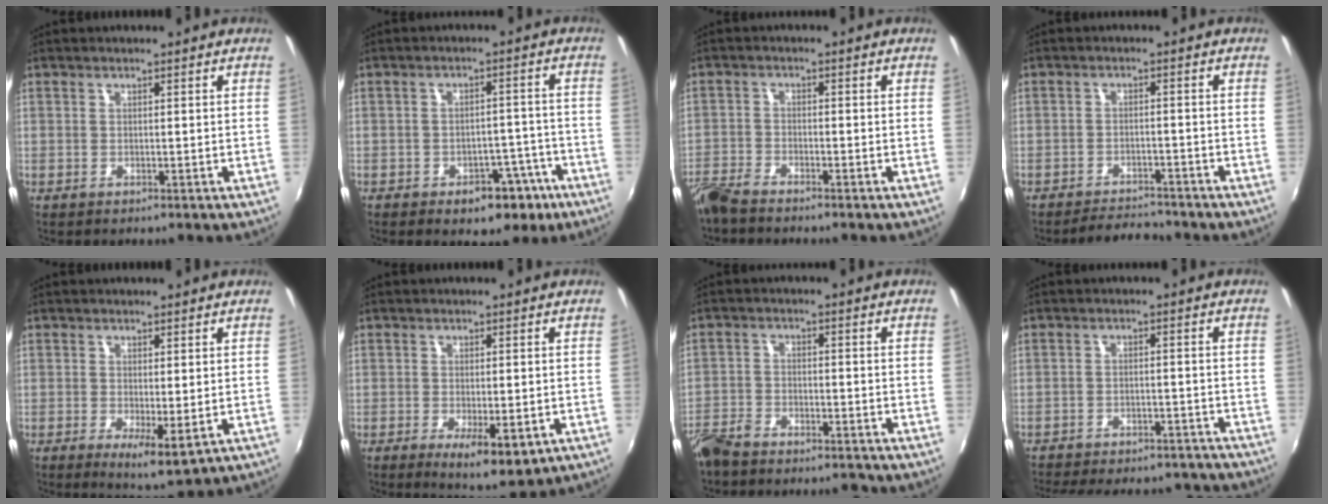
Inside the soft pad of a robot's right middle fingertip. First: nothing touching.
{"total": 7.5, "force": [-4.5, 4.6, 3.8], "torque": [-0.061, 0.021, -0.040]}
{"total": 5.0, "force": [-4.6, 0.8, 1.8], "torque": [-0.051, -0.012, -0.095]}
{"total": 5.1, "force": [-4.9, 0.9, 0.6], "torque": [-0.030, 0.006, -0.075]}
{"total": 4.9, "force": [-1.0, 1.3, 4.6], "torque": [-0.076, -0.016, -0.009]}
{"total": 7.3, "force": [-2.9, 2.3, 6.3], "torque": [-0.106, -0.019, -0.038]}
{"total": 8.5, "force": [-7.5, 2.7, 3.1], "torque": [-0.091, -0.007, -0.135]}
{"total": 21.0, "force": [-18.4, 6.6, 7.8], "torque": [-0.167, 0.006, -0.230]}